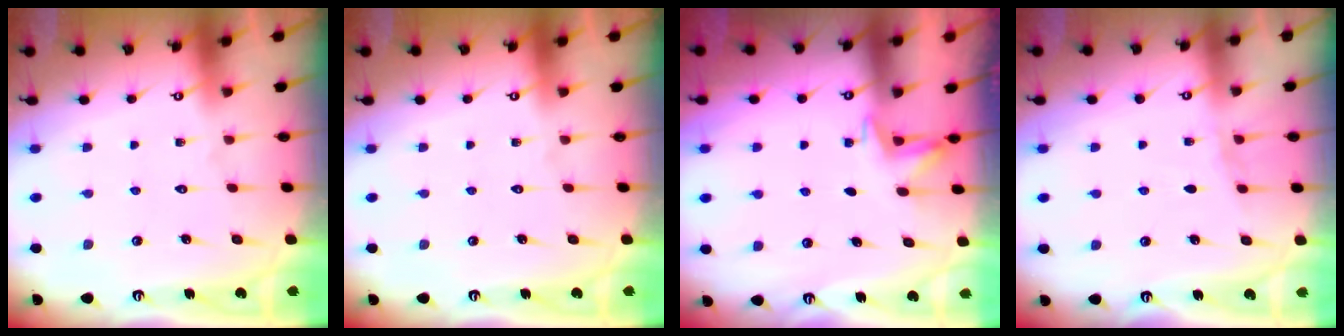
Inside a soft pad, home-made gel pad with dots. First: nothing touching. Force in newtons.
{"total": 0.0}
{"total": 2.4, "press": 2.1, "slide": 1.2}
{"total": 2.9, "press": 2.8, "slide": 0.7}